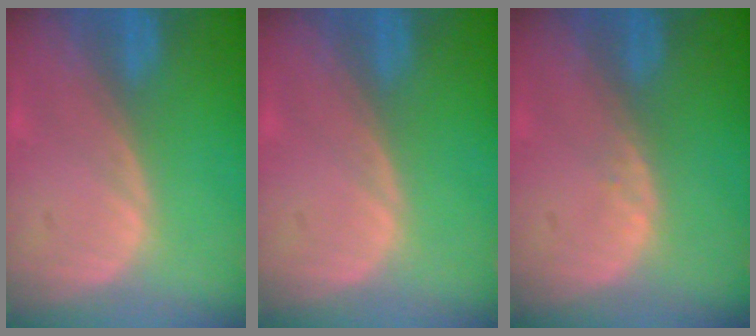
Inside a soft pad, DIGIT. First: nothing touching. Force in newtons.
{"total": 0.0}
{"total": 0.7, "press": 0.6, "slide": 0.2}